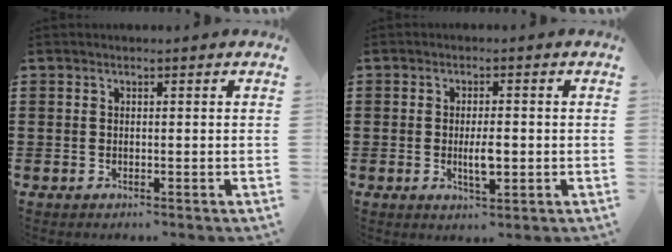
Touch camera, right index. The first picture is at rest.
{"total": 3.9, "force": [-0.5, 1.2, 3.7], "torque": [-0.073, -0.001, -0.012]}